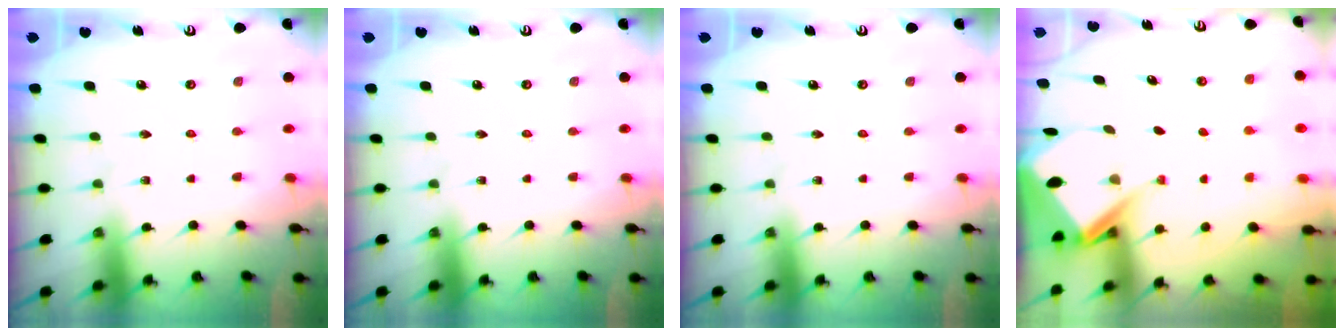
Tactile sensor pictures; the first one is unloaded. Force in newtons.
{"total": 0.0}
{"total": 0.0}
{"total": 6.1, "press": 6.1, "slide": 0.6}